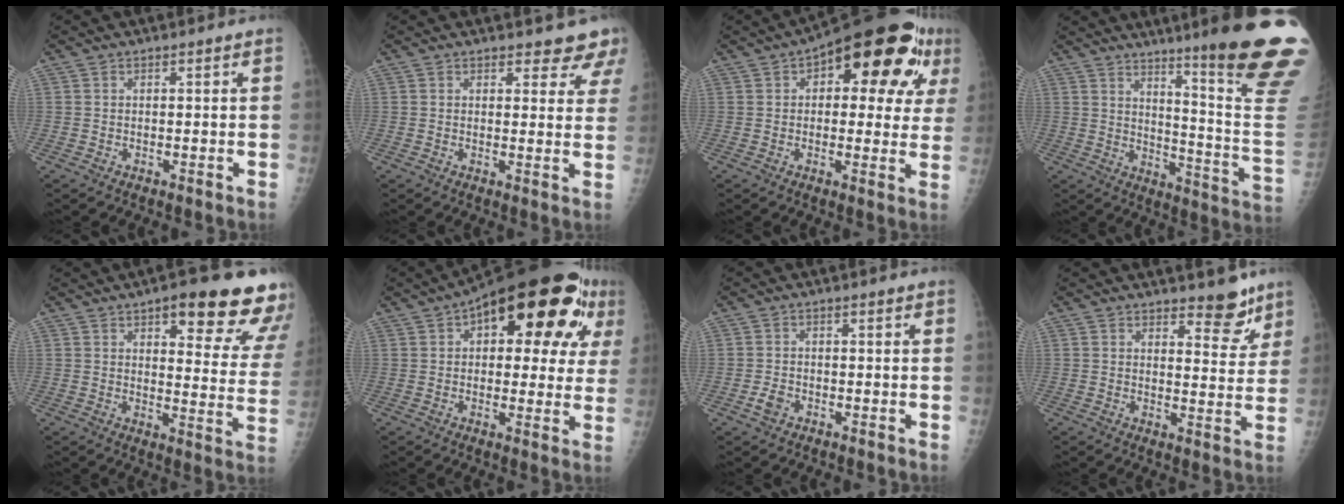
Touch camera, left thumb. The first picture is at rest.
{"total": 5.8, "force": [5.3, 2.1, 1.1], "torque": [0.025, -0.028, 0.041]}
{"total": 20.4, "force": [7.8, 9.4, 16.3], "torque": [-0.180, 0.014, 0.098]}
{"total": 23.4, "force": [15.6, 0.3, 17.5], "torque": [-0.201, -0.120, 0.215]}
{"total": 20.4, "force": [13.2, 6.2, 14.3], "torque": [-0.133, -0.056, 0.156]}
{"total": 23.3, "force": [9.3, 10.5, 18.6], "torque": [-0.227, 0.017, 0.123]}
{"total": 2.2, "force": [-1.1, 1.5, 1.2], "torque": [-0.024, 0.004, -0.020]}
{"total": 6.6, "force": [5.1, 2.6, 3.4], "torque": [-0.014, -0.036, 0.068]}